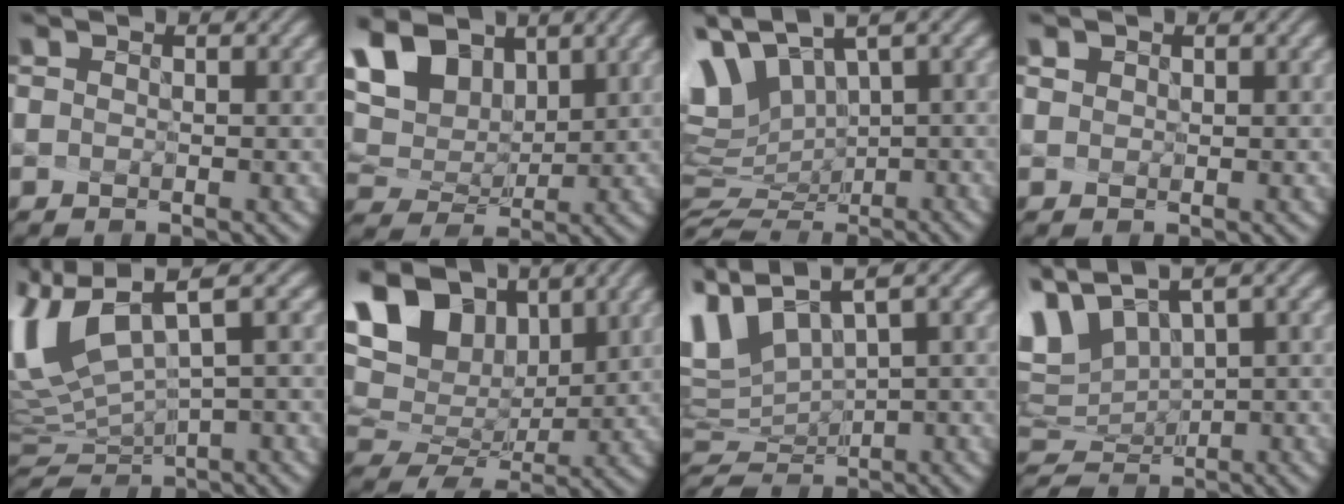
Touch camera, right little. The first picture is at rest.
{"total": 9.3, "force": [4.9, 5.4, 5.7], "torque": [-0.132, 0.003, 0.097]}
{"total": 5.6, "force": [1.1, 3.6, 4.1], "torque": [-0.124, -0.002, 0.066]}
{"total": 2.4, "force": [1.6, 1.4, 1.1], "torque": [-0.038, -0.003, 0.022]}
{"total": 6.2, "force": [1.3, 1.9, 5.7], "torque": [-0.159, -0.020, 0.052]}
{"total": 11.6, "force": [5.8, 6.5, 7.6], "torque": [-0.169, 0.015, 0.111]}
{"total": 4.3, "force": [2.0, 1.4, 3.4], "torque": [-0.109, -0.013, 0.067]}
{"total": 4.7, "force": [2.2, 2.6, 3.3], "torque": [-0.106, -0.006, 0.078]}